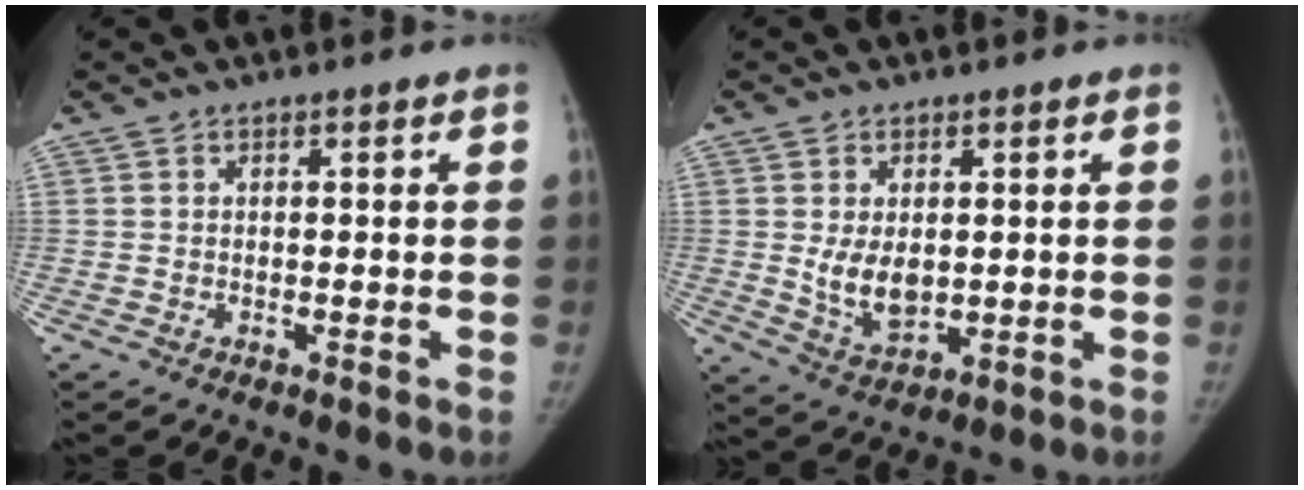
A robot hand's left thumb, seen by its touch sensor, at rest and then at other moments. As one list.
[{"total": 7.1, "force": [0.5, 4.4, 5.5], "torque": [-0.081, -0.017, 0.024]}]